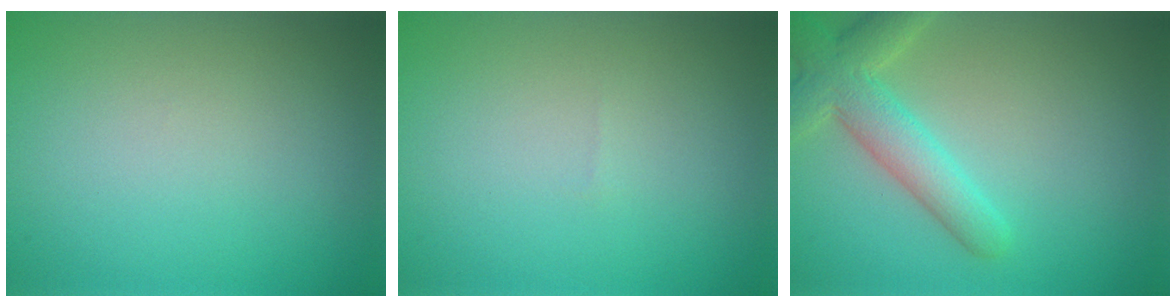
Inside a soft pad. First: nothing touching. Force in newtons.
{"total": 0.0}
{"total": 5.0, "press": 4.9, "slide": 0.3}